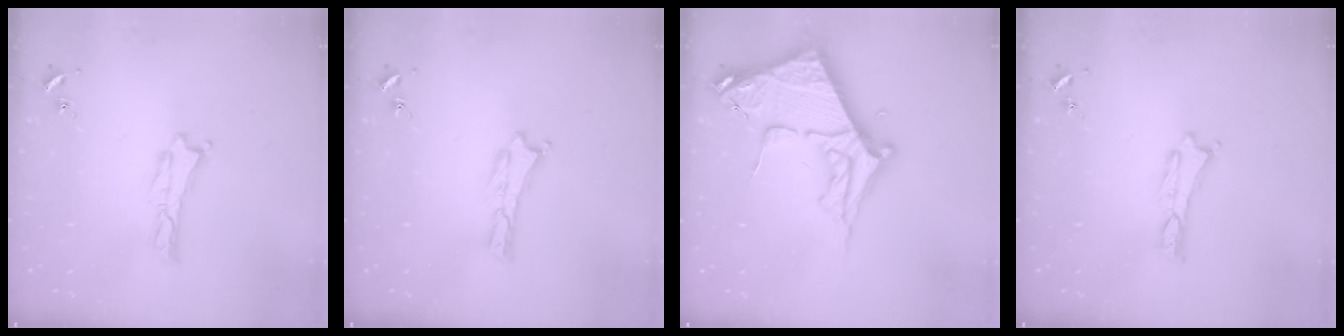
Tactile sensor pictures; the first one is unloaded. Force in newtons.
{"total": 0.0}
{"total": 8.8, "press": 8.7, "slide": 0.9}
{"total": 0.0}